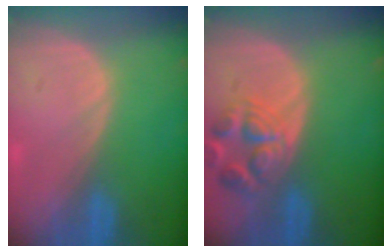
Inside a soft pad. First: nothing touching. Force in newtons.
{"total": 6.9, "press": 6.3, "slide": 2.8}